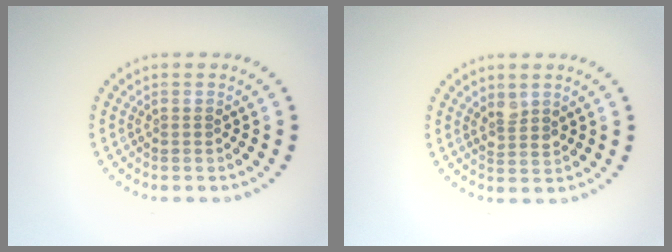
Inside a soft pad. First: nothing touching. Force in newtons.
{"total": 1.7, "press": 1.4, "slide": 0.9}